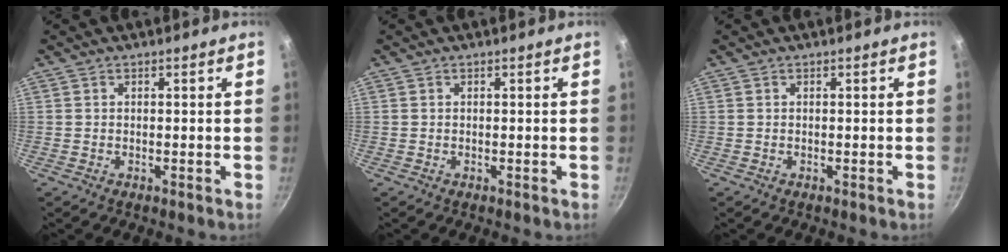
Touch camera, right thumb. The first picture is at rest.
{"total": 0.0}
{"total": 0.0}